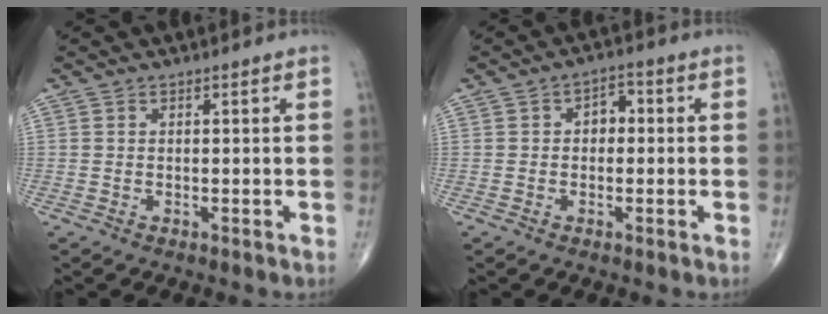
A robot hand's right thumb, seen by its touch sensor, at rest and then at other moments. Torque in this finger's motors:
{"motor_torque": [0.24, 0.09, 0.47, -0.09, 0.00]}